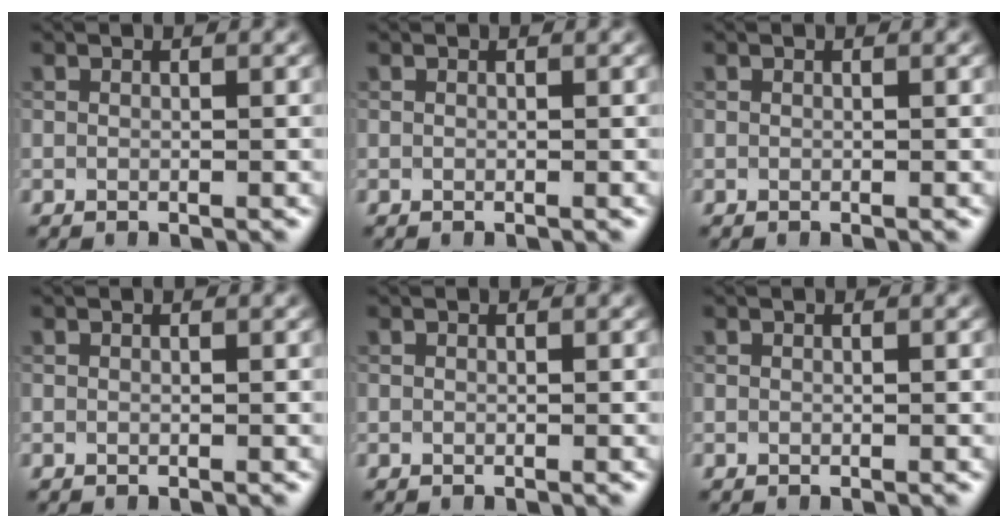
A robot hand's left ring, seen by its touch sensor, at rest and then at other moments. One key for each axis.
{"total": 0.0}
{"total": 0.0}
{"total": 0.0}
{"total": 0.0}
{"total": 0.0}